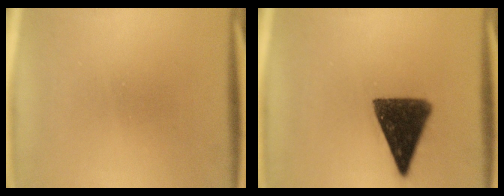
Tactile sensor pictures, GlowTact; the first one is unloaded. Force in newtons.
{"total": 12.8}